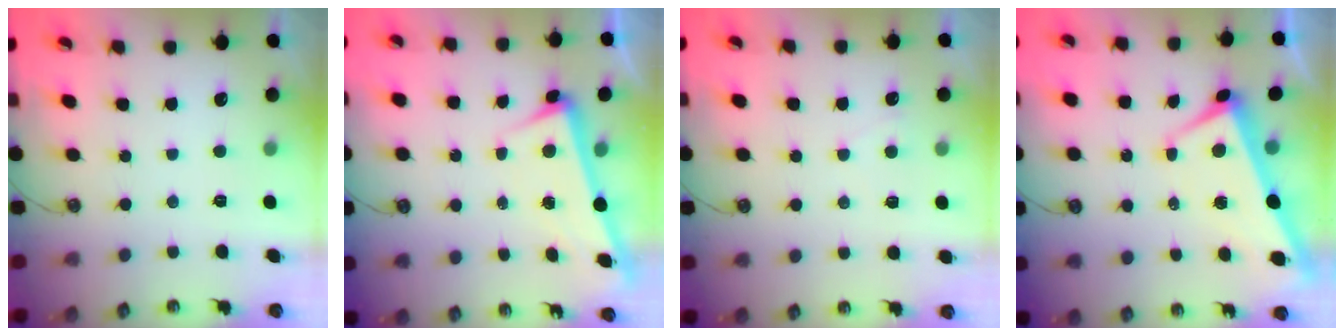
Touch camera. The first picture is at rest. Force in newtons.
{"total": 3.4, "press": 3.2, "slide": 1.1}
{"total": 1.9, "press": 1.9, "slide": 0.3}
{"total": 1.7, "press": 1.4, "slide": 1.0}